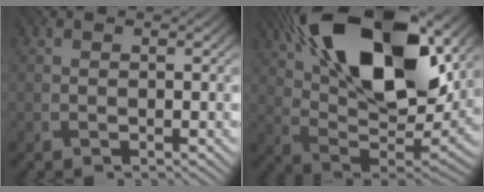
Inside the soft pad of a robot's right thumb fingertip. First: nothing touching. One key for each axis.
{"total": 20.7, "fx": 9.4, "fy": 9.6, "fz": 15.7, "tx": -0.296, "ty": 0.030, "tz": 0.145}